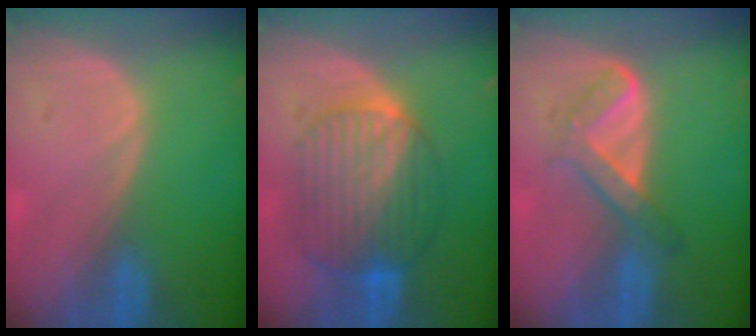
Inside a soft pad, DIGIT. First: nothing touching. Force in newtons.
{"total": 9.3, "press": 9.3, "slide": 0.6}
{"total": 4.8, "press": 4.8, "slide": 0.7}